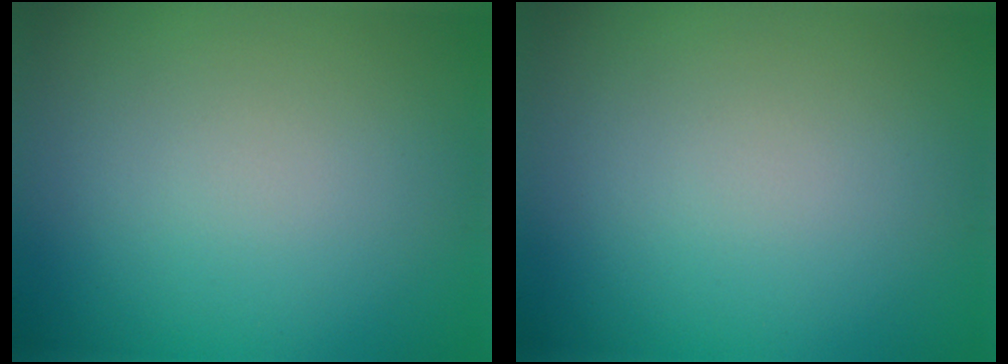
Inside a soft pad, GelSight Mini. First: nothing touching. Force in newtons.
{"total": 0.0}